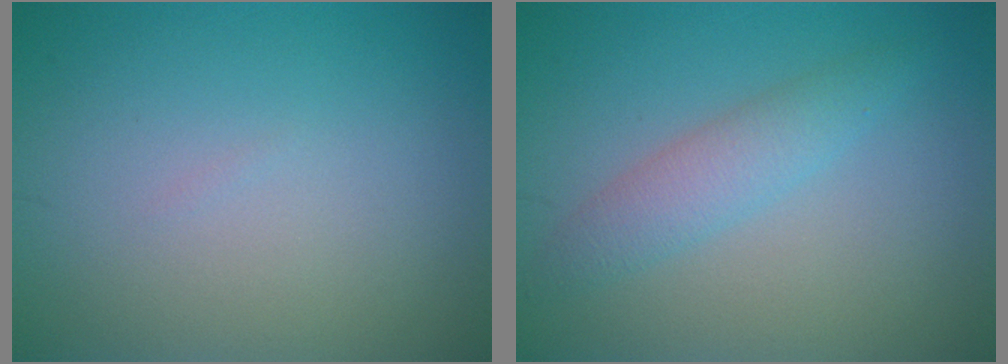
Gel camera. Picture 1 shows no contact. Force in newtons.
{"total": 2.7, "press": 2.7, "slide": 0.1}